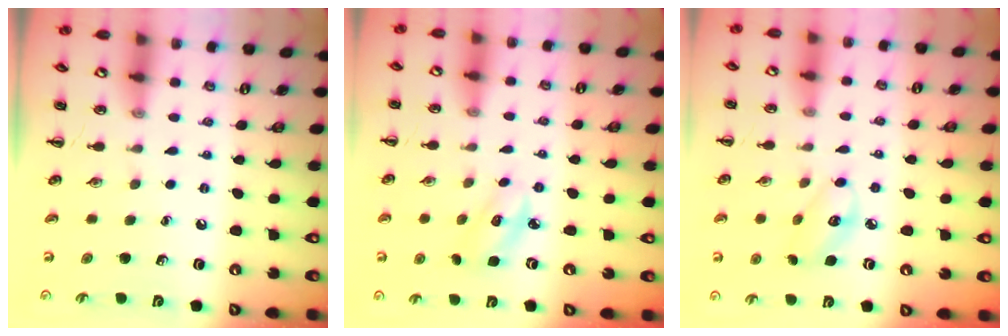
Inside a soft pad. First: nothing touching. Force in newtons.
{"total": 2.6, "press": 2.5, "slide": 0.5}
{"total": 5.5, "press": 5.4, "slide": 0.8}